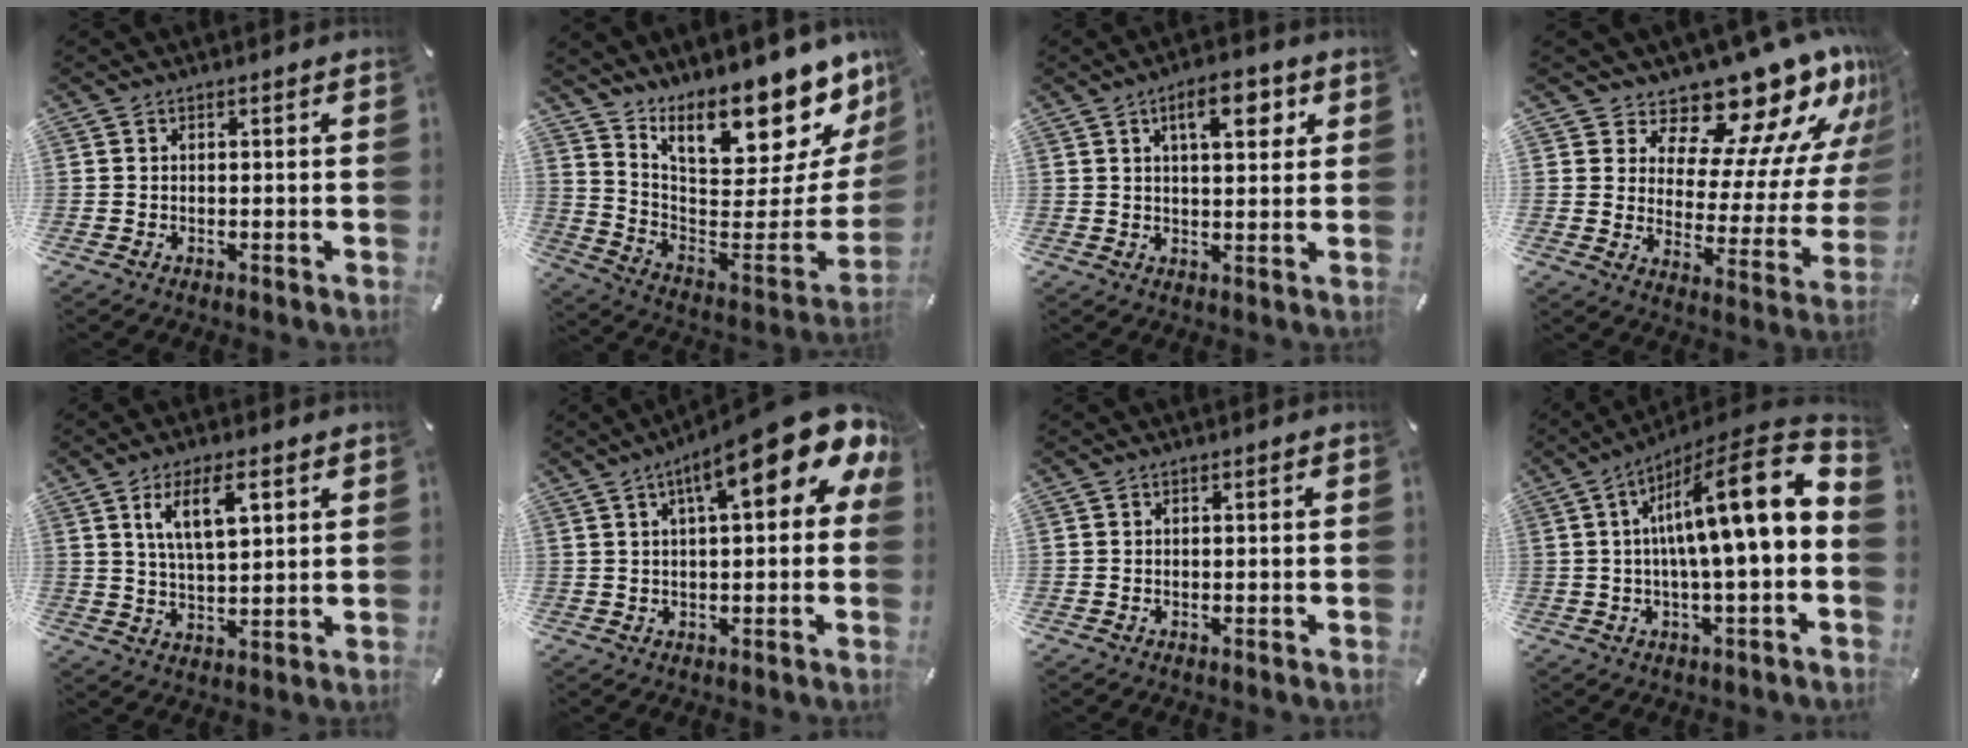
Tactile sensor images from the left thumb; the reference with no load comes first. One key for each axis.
{"total": 17.9, "fx": 14.1, "fy": 6.7, "fz": 8.7, "tx": -0.088, "ty": -0.139, "tz": 0.230}
{"total": 8.2, "fx": 3.5, "fy": 3.4, "fz": 6.6, "tx": -0.096, "ty": -0.006, "tz": 0.052}
{"total": 17.2, "fx": 15.0, "fy": 6.0, "fz": 5.8, "tx": -0.079, "ty": -0.147, "tz": 0.247}
{"total": 9.4, "fx": 4.6, "fy": 3.8, "fz": 7.3, "tx": -0.131, "ty": -0.004, "tz": 0.077}
{"total": 17.1, "fx": 7.9, "fy": 4.8, "fz": 14.3, "tx": -0.212, "ty": -0.038, "tz": 0.123}
{"total": 0.0}
{"total": 17.7, "fx": 4.1, "fy": 3.3, "fz": 16.9, "tx": -0.250, "ty": -0.049, "tz": 0.053}